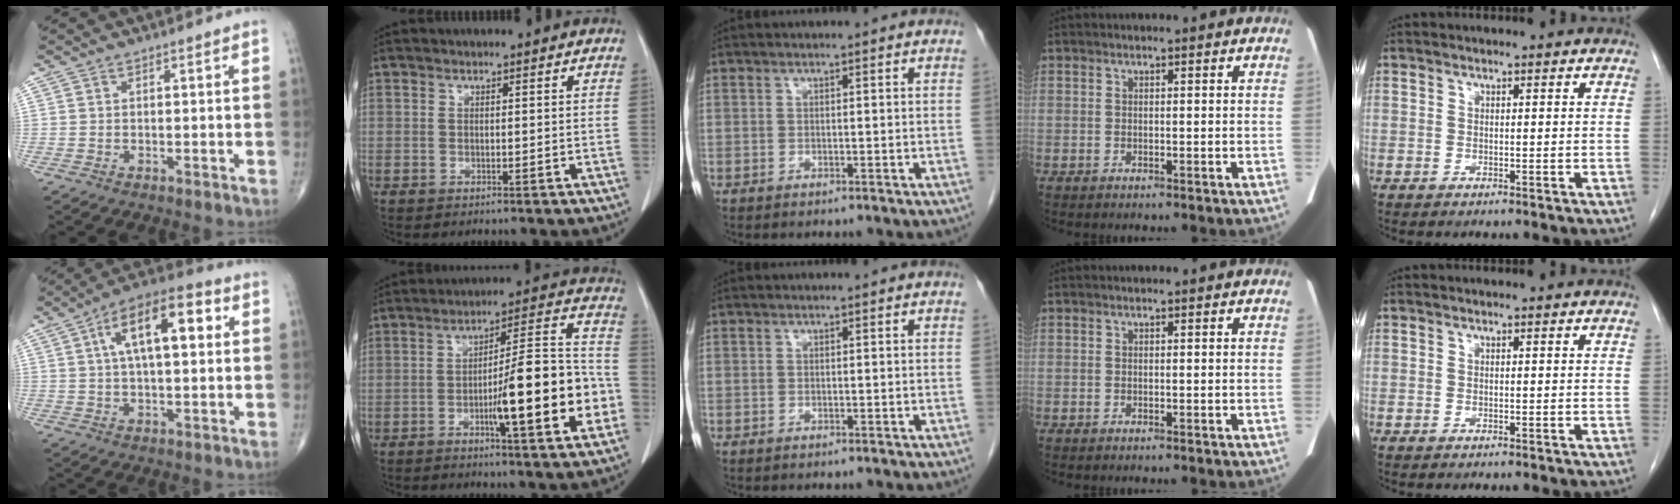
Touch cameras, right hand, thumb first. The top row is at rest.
{"thumb": {"total": 14.5, "force": [3.6, 6.2, 12.6], "torque": [-0.195, 0.025, 0.049]}, "index": {"total": 17.3, "force": [-4.7, 1.9, 16.5], "torque": [-0.243, 0.011, -0.068]}}